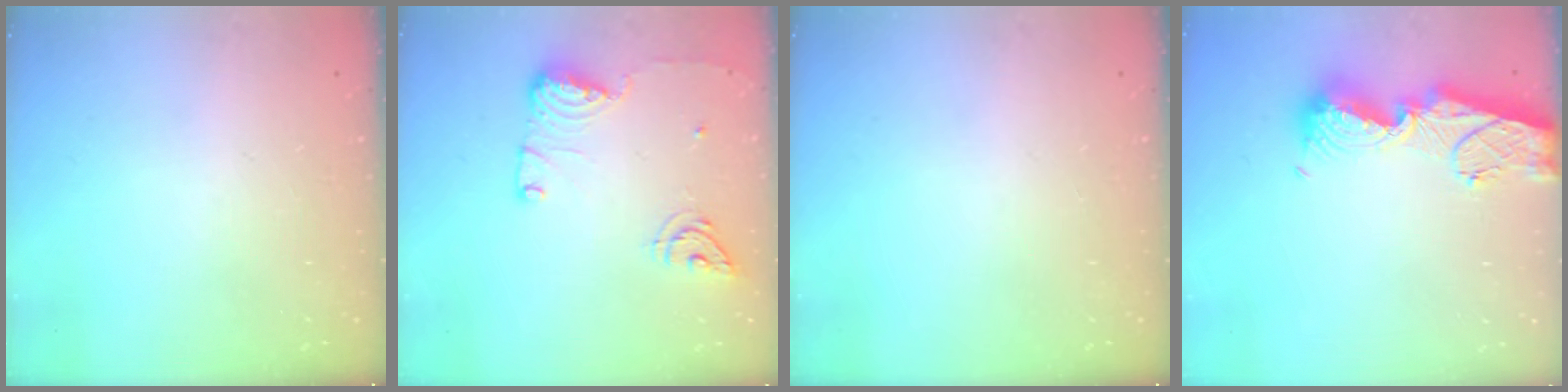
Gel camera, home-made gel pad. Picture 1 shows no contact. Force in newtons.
{"total": 14.0, "press": 13.8, "slide": 2.7}
{"total": 0.0}
{"total": 13.4, "press": 13.3, "slide": 1.6}